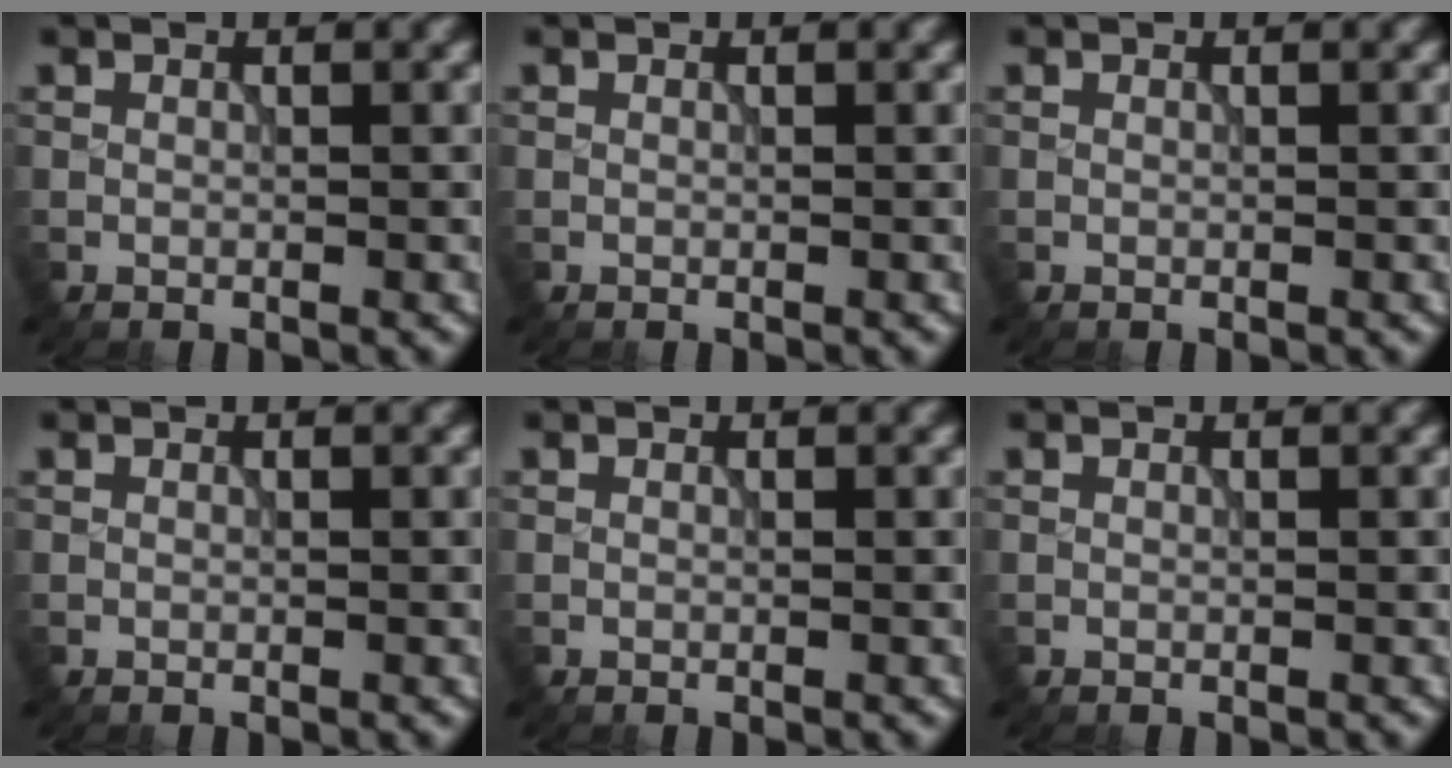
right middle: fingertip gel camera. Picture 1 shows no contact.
{"total": 0.0}
{"total": 0.0}
{"total": 0.0}
{"total": 0.0}
{"total": 0.0}